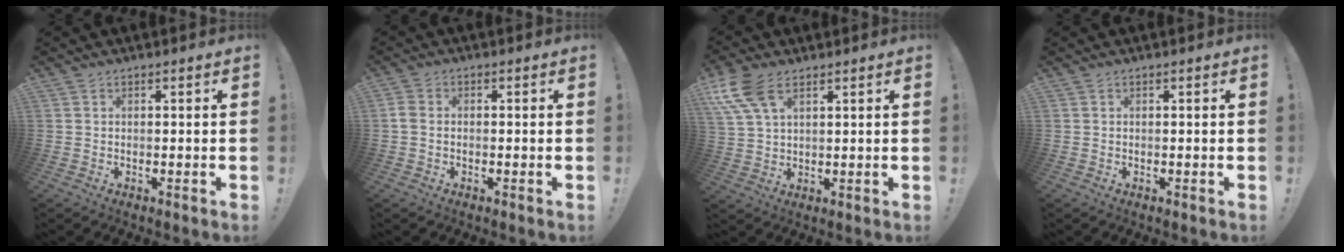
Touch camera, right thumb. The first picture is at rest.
{"total": 2.4, "force": [-0.2, 1.8, 1.6], "torque": [-0.038, 0.011, 0.000]}
{"total": 10.9, "force": [5.6, 5.6, 7.5], "torque": [-0.164, -0.016, 0.108]}
{"total": 0.0}